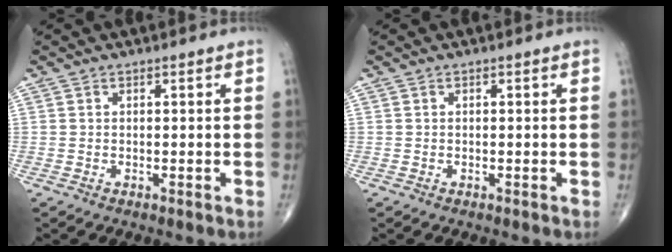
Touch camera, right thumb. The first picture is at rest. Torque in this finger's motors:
{"motor_torque": [-0.05, -0.26, -0.13, -0.03, -0.03]}